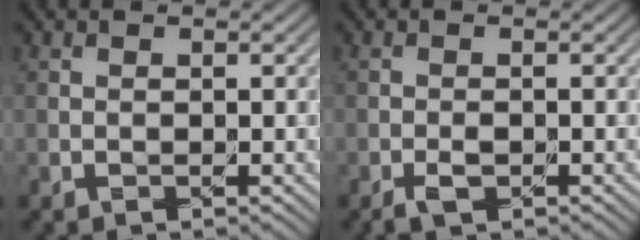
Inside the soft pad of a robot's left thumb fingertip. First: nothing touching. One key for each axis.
{"total": 1.5, "fx": -1.0, "fy": 0.7, "fz": 0.8, "tx": -0.013, "ty": -0.003, "tz": -0.022}